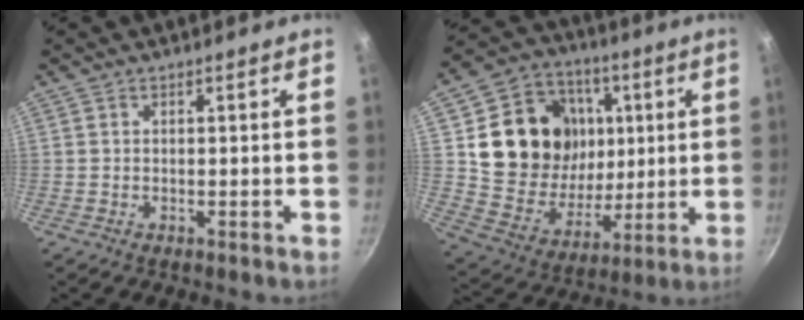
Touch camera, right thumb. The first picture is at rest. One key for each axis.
{"total": 21.8, "fx": 4.9, "fy": 17.9, "fz": 11.4, "tx": -0.175, "ty": -0.008, "tz": 0.096}